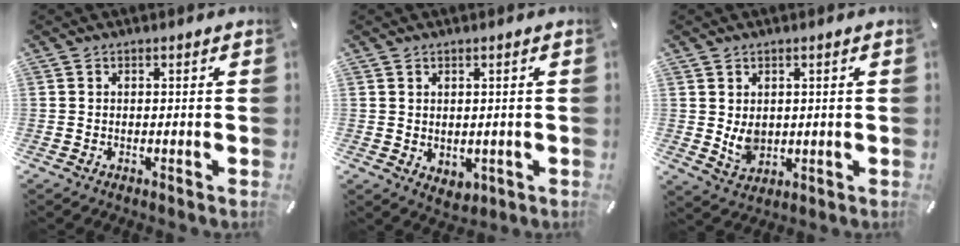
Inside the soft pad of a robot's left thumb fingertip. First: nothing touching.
{"total": 2.3, "force": [1.1, 1.9, 0.5], "torque": [-0.004, -0.003, 0.020]}
{"total": 4.8, "force": [0.8, 4.0, 2.6], "torque": [-0.045, -0.006, 0.014]}